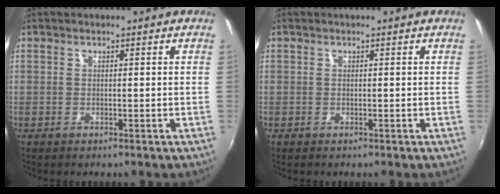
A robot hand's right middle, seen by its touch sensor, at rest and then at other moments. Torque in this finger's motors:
{"motor_torque": [-0.01, 0.01, -0.01, 0.00]}